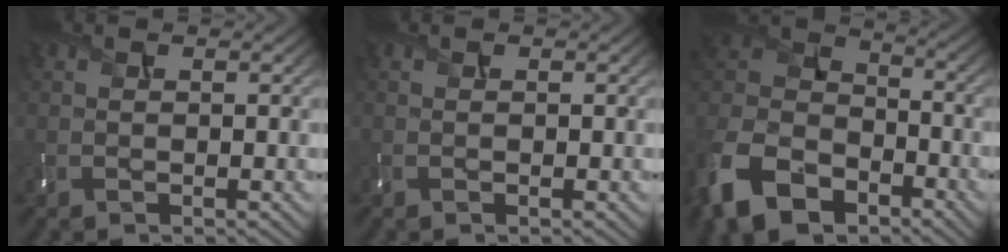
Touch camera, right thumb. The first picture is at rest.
{"total": 0.0}
{"total": 15.5, "force": [-9.7, 9.3, 7.8], "torque": [-0.225, -0.037, -0.191]}